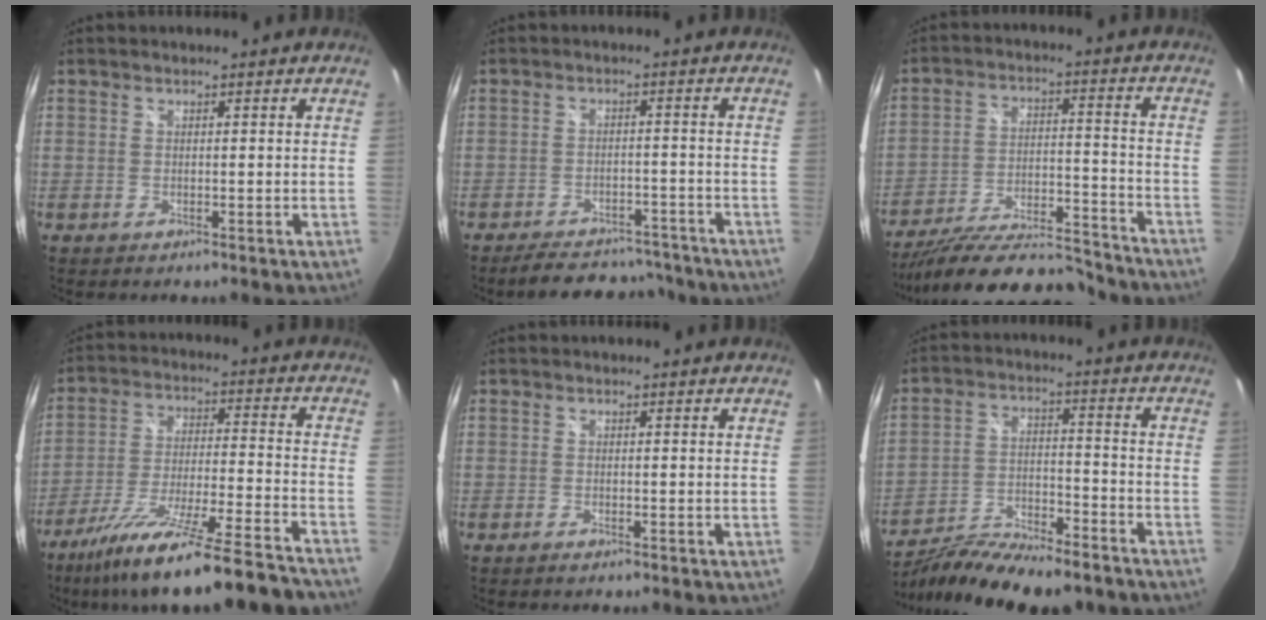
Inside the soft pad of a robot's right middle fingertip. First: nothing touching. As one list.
[{"total": 11.4, "force": [-10.0, 4.1, 3.5], "torque": [-0.080, 0.013, -0.130]}, {"total": 21.1, "force": [-18.7, 4.2, 9.0], "torque": [-0.165, -0.029, -0.275]}, {"total": 23.4, "force": [-19.9, 0.1, 12.3], "torque": [-0.217, -0.068, -0.307]}, {"total": 0.8, "force": [-0.6, 0.1, 0.4], "torque": [-0.009, -0.003, -0.013]}, {"total": 17.9, "force": [-15.0, 3.8, 8.9], "torque": [-0.173, -0.038, -0.248]}]